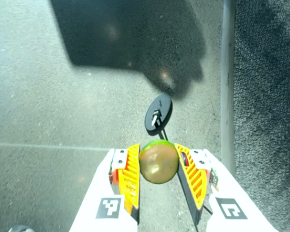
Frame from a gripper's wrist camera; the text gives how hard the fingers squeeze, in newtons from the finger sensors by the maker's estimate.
{"total": 10.8, "left": 11.1, "right": 10.5}